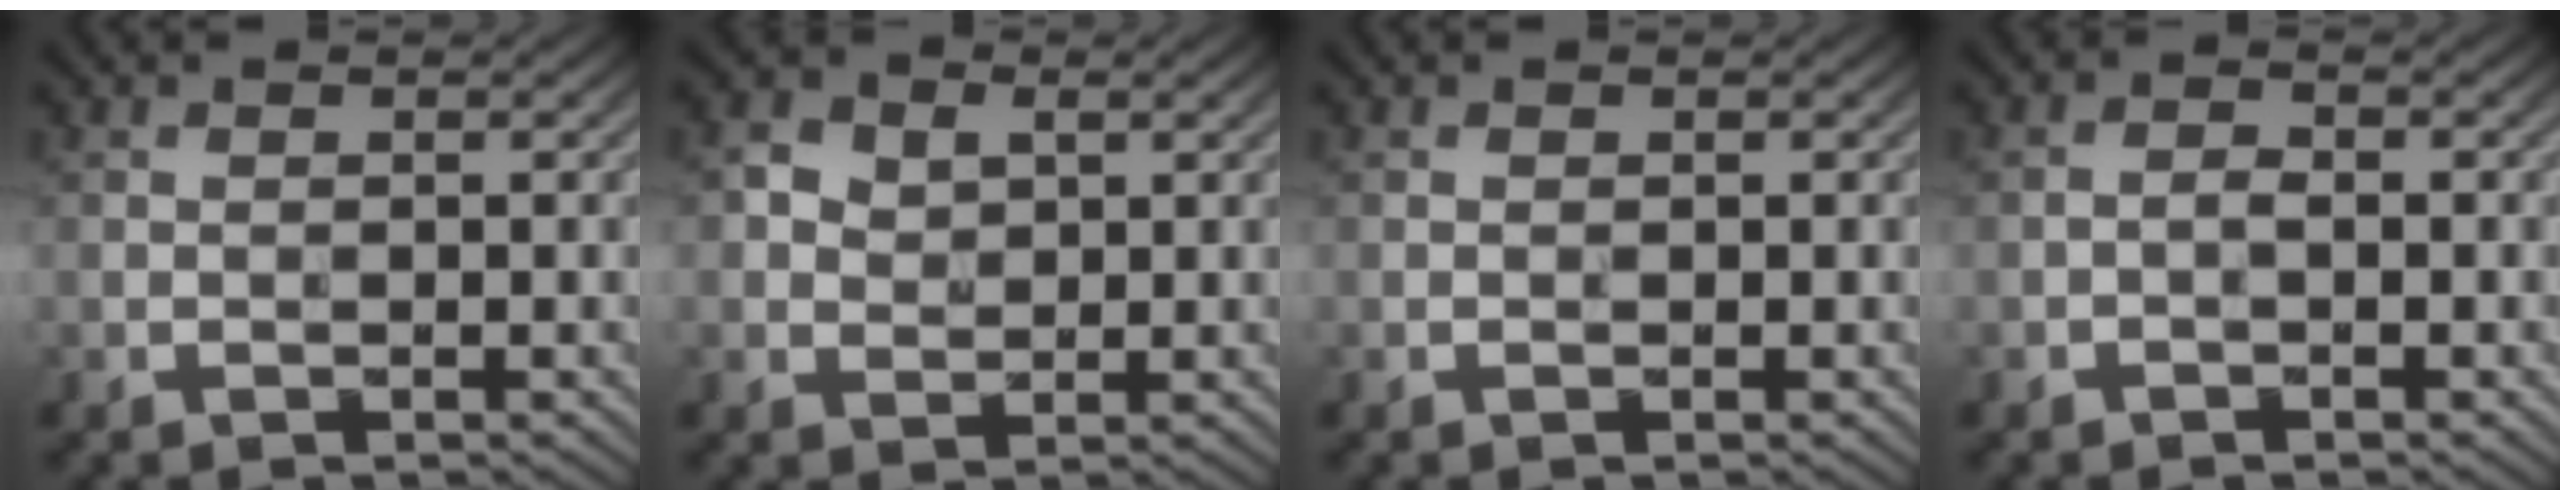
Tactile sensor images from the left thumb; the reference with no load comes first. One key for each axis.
{"total": 3.0, "fx": 1.0, "fy": 2.3, "fz": 1.6, "tx": -0.037, "ty": 0.000, "tz": 0.015}
{"total": 0.0}
{"total": 1.2, "fx": -0.6, "fy": 0.5, "fz": 0.9, "tx": -0.017, "ty": 0.005, "tz": -0.014}